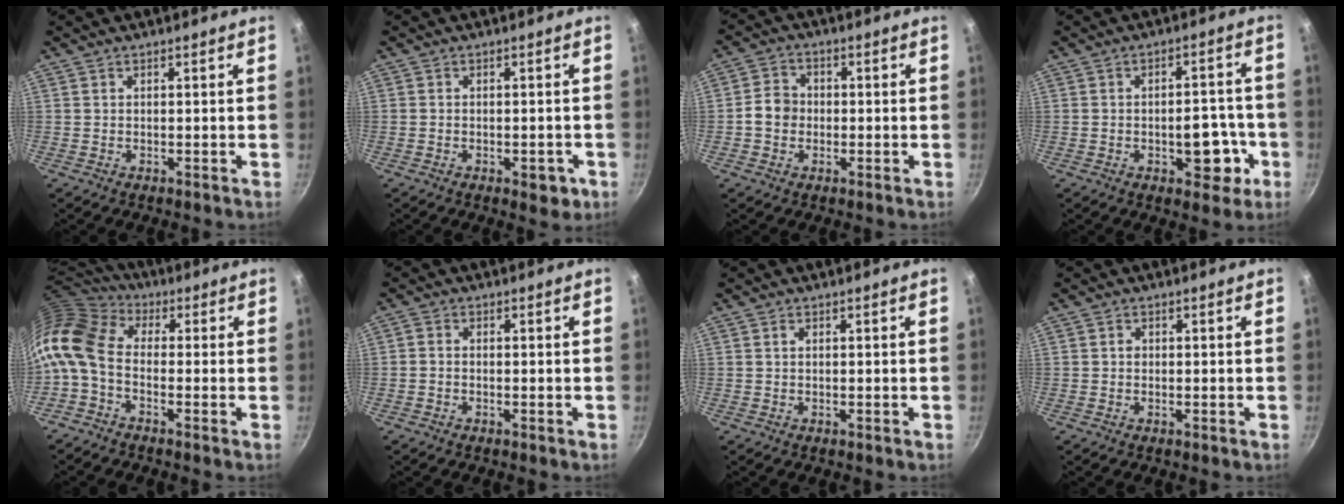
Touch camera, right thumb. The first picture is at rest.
{"total": 4.0, "force": [-1.7, 2.1, 2.9], "torque": [-0.021, 0.012, -0.014]}
{"total": 5.1, "force": [-0.8, 4.4, 2.4], "torque": [-0.024, 0.015, -0.024]}
{"total": 9.0, "force": [-2.9, 5.0, 6.8], "torque": [-0.052, 0.021, -0.034]}
{"total": 13.1, "force": [-2.0, 8.5, 9.8], "torque": [-0.205, 0.031, -0.065]}
{"total": 1.3, "force": [-0.6, 0.8, 0.7], "torque": [-0.018, 0.008, -0.016]}
{"total": 0.7, "force": [0.2, 0.5, 0.4], "torque": [-0.008, 0.003, 0.004]}
{"total": 0.8, "force": [0.1, 0.8, 0.3], "torque": [-0.003, 0.005, 0.000]}